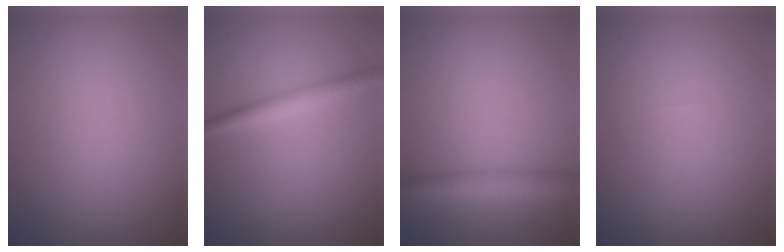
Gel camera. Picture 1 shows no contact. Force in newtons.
{"total": 2.3, "press": 2.3, "slide": 0.0}
{"total": 3.6, "press": 3.6, "slide": 0.1}
{"total": 0.0}